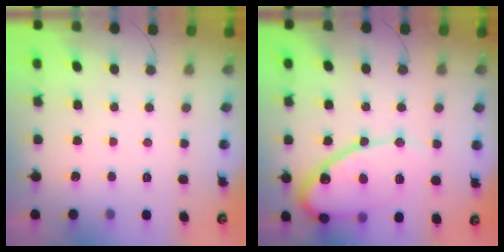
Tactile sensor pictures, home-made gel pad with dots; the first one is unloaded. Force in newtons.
{"total": 14.2, "press": 14.1, "slide": 1.9}